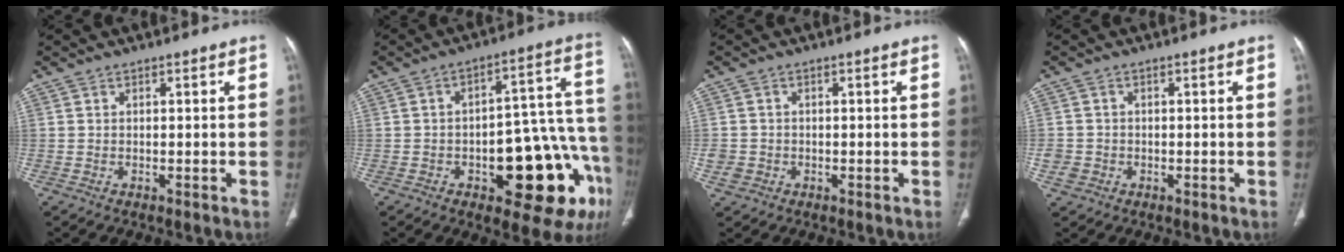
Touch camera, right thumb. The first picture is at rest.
{"total": 21.0, "force": [-7.9, 8.9, 17.4], "torque": [-0.153, 0.063, -0.089]}
{"total": 2.9, "force": [-0.8, 2.6, 0.9], "torque": [-0.011, 0.009, -0.012]}
{"total": 2.9, "force": [-0.9, 2.6, 0.9], "torque": [-0.012, 0.010, -0.015]}